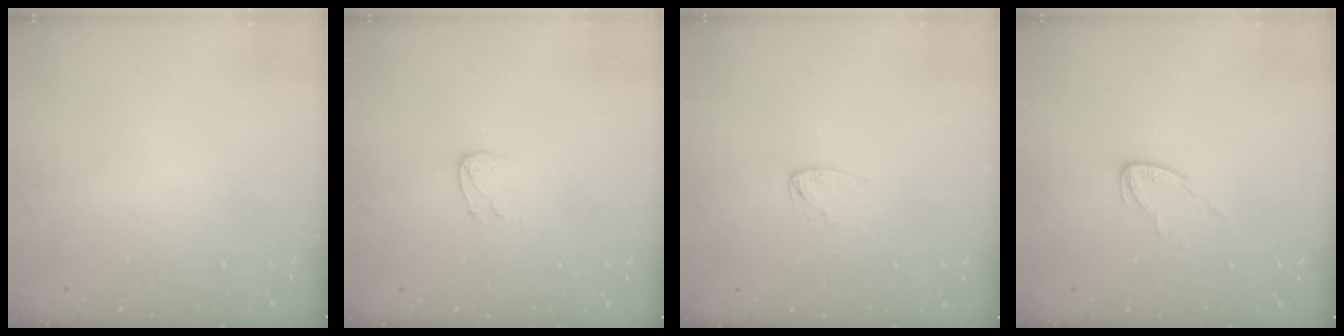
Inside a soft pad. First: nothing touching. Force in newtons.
{"total": 4.4, "press": 4.3, "slide": 0.5}
{"total": 2.6, "press": 2.6, "slide": 0.2}
{"total": 4.9, "press": 4.9, "slide": 0.4}